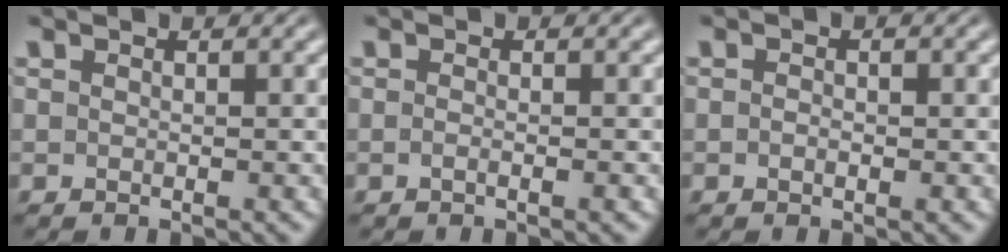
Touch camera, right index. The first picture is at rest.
{"total": 0.9, "force": [-0.6, -0.5, 0.5], "torque": [-0.010, -0.004, -0.011]}
{"total": 0.6, "force": [-0.4, 0.0, 0.4], "torque": [-0.008, -0.002, -0.008]}